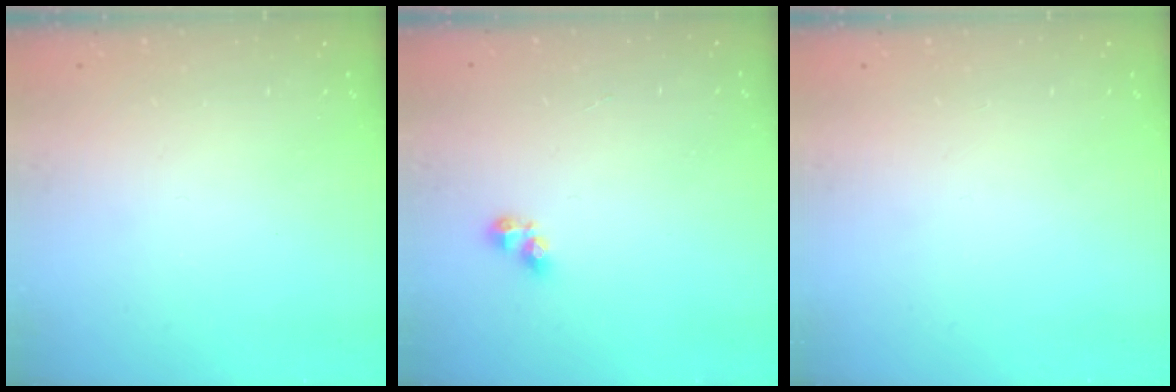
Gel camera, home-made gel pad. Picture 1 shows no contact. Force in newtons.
{"total": 3.4, "press": 3.4, "slide": 0.5}
{"total": 0.0}